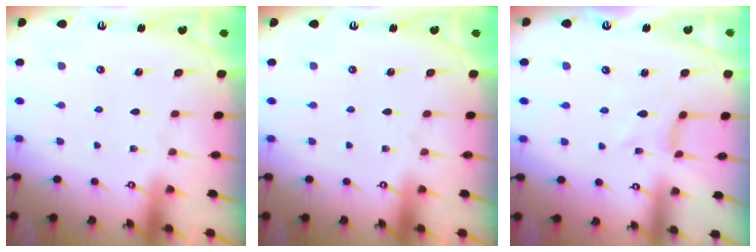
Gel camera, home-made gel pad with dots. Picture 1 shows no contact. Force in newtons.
{"total": 0.0}
{"total": 0.0}